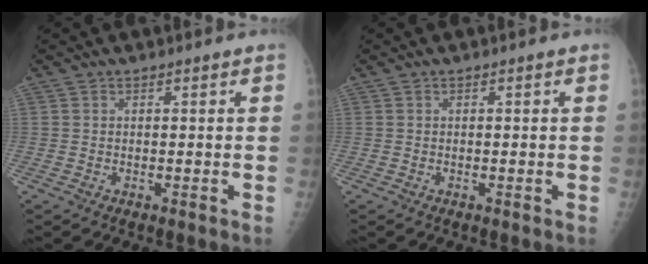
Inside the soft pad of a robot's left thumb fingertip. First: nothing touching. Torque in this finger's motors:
{"motor_torque": [0.00, 0.00, -0.01, 0.01, 0.00]}